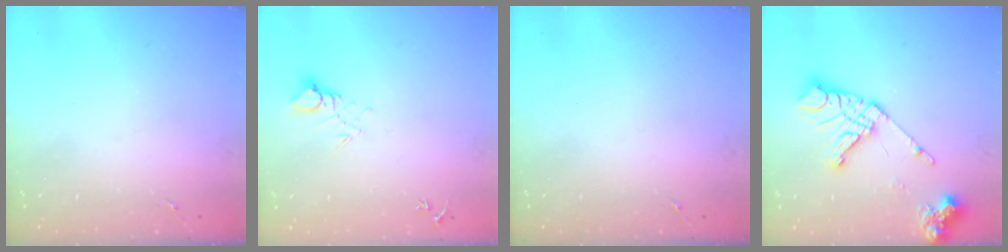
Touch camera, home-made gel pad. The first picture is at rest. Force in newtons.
{"total": 5.5, "press": 5.5, "slide": 0.4}
{"total": 0.0}
{"total": 16.8, "press": 16.7, "slide": 2.2}